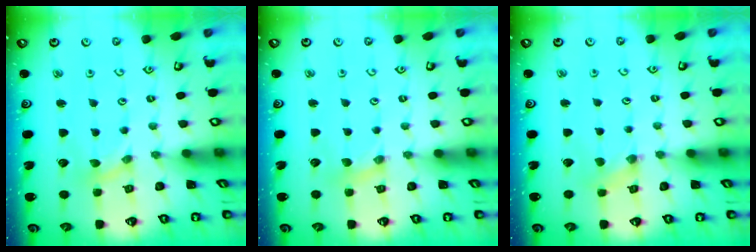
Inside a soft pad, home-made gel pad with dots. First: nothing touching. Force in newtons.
{"total": 1.4, "press": 1.4, "slide": 0.3}
{"total": 0.0}